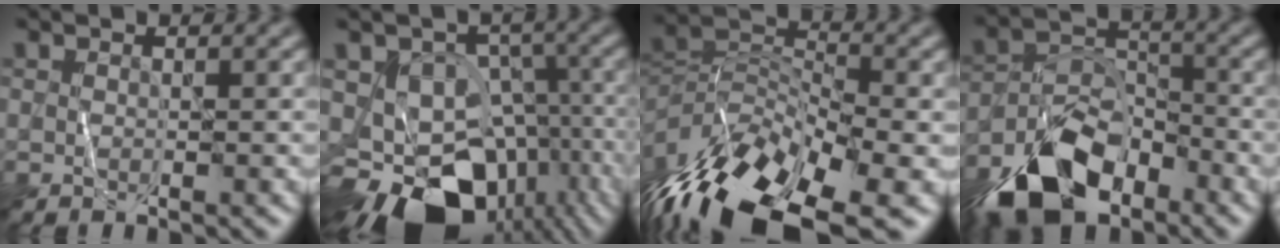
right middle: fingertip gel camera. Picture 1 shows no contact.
{"total": 14.7, "force": [-8.0, 9.7, 7.7], "torque": [-0.123, -0.029, -0.102]}
{"total": 14.6, "force": [-9.4, 6.1, 9.4], "torque": [-0.208, 0.005, -0.168]}
{"total": 9.9, "force": [-7.0, 4.7, 5.3], "torque": [-0.100, -0.003, -0.127]}